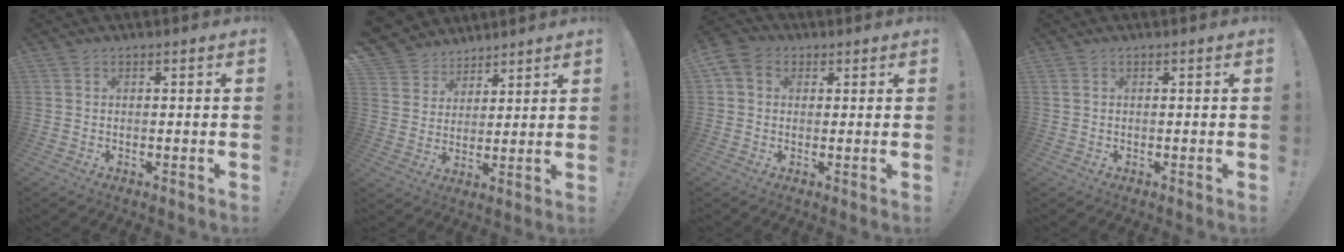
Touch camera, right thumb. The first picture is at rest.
{"total": 7.5, "force": [5.2, 5.4, 0.4], "torque": [-0.017, -0.045, 0.109]}
{"total": 5.9, "force": [1.9, 4.7, 3.0], "torque": [-0.064, 0.004, 0.039]}
{"total": 0.7, "force": [0.3, 0.5, 0.4], "torque": [-0.012, 0.004, 0.007]}